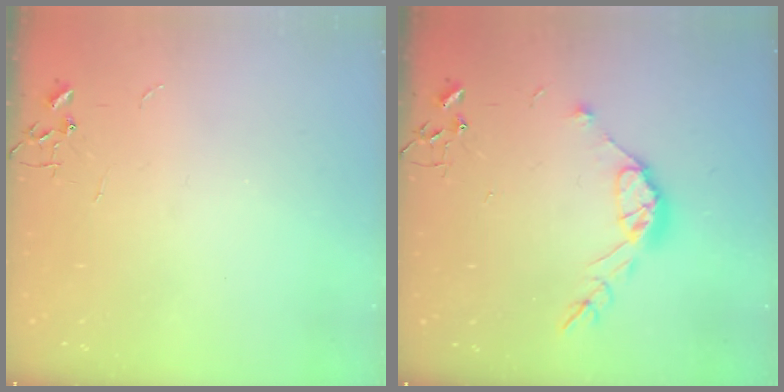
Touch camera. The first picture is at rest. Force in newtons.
{"total": 10.9, "press": 10.8, "slide": 0.8}